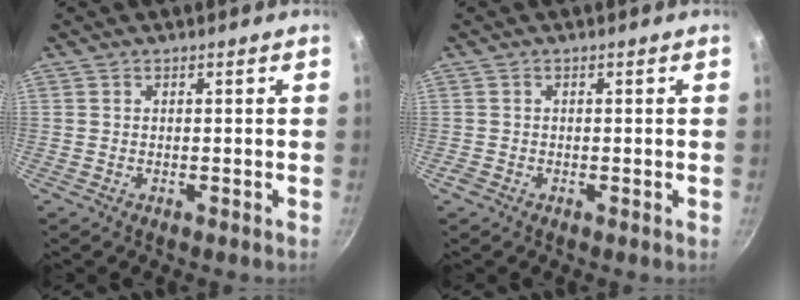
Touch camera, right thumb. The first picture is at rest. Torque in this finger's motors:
{"motor_torque": [0.15, -0.02, 0.55, -0.37, 0.07]}